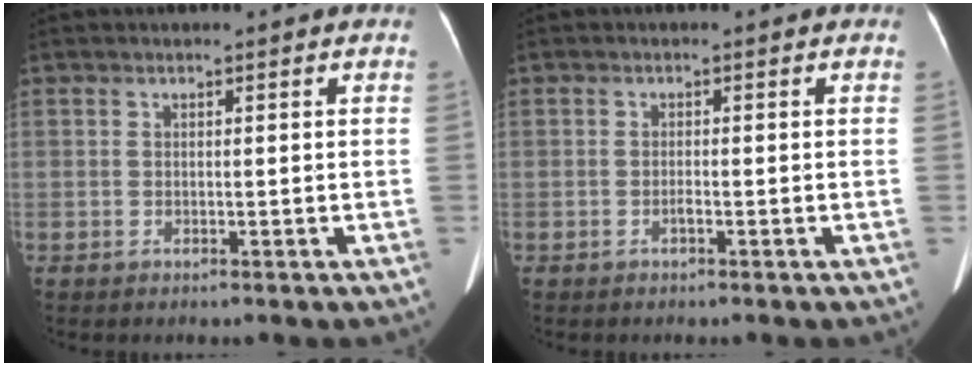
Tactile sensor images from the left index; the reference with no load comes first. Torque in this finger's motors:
{"motor_torque": [0.05, -0.10, -0.01, -0.01]}